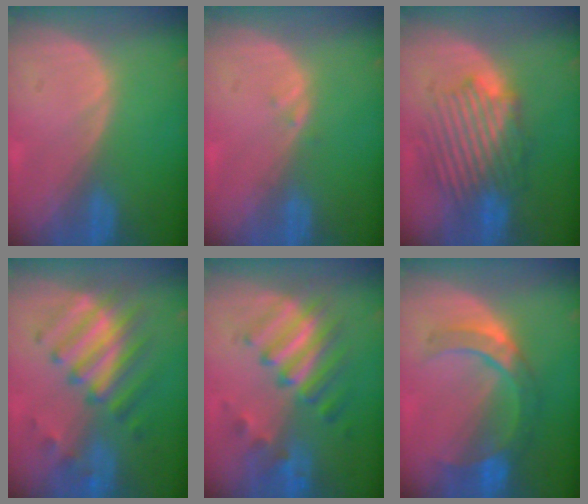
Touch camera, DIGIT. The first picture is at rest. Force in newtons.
{"total": 0.7, "press": 0.6, "slide": 0.3}
{"total": 8.6, "press": 8.5, "slide": 1.6}
{"total": 8.2, "press": 8.1, "slide": 1.2}
{"total": 7.7, "press": 7.7, "slide": 1.0}
{"total": 7.1, "press": 7.0, "slide": 0.8}